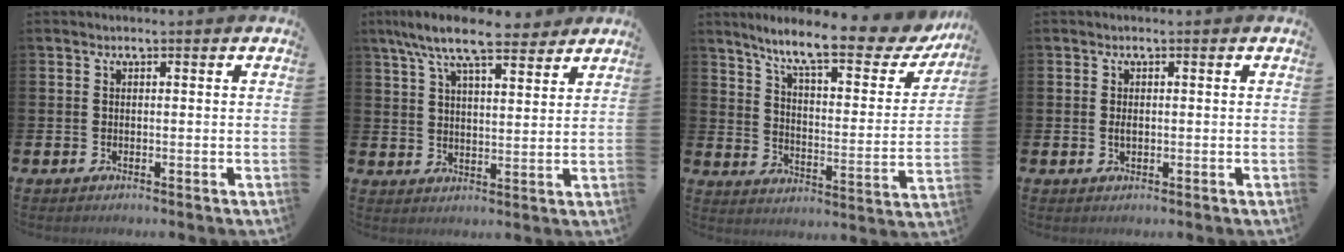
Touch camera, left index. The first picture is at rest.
{"total": 9.3, "force": [8.1, 2.0, 4.2], "torque": [-0.091, -0.028, 0.145]}
{"total": 9.5, "force": [7.6, 1.9, 5.4], "torque": [-0.120, -0.050, 0.119]}
{"total": 1.1, "force": [0.0, 0.6, 0.9], "torque": [-0.018, 0.004, -0.002]}